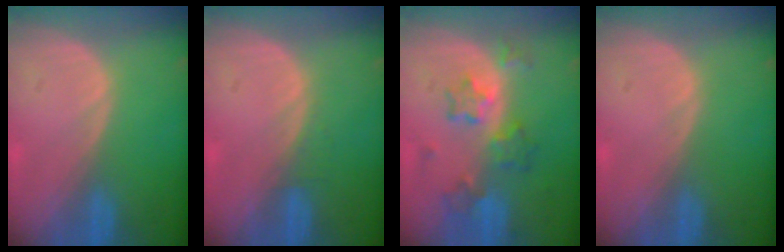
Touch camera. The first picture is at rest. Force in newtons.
{"total": 1.0, "press": 0.9, "slide": 0.3}
{"total": 7.2, "press": 6.4, "slide": 3.4}
{"total": 0.0}